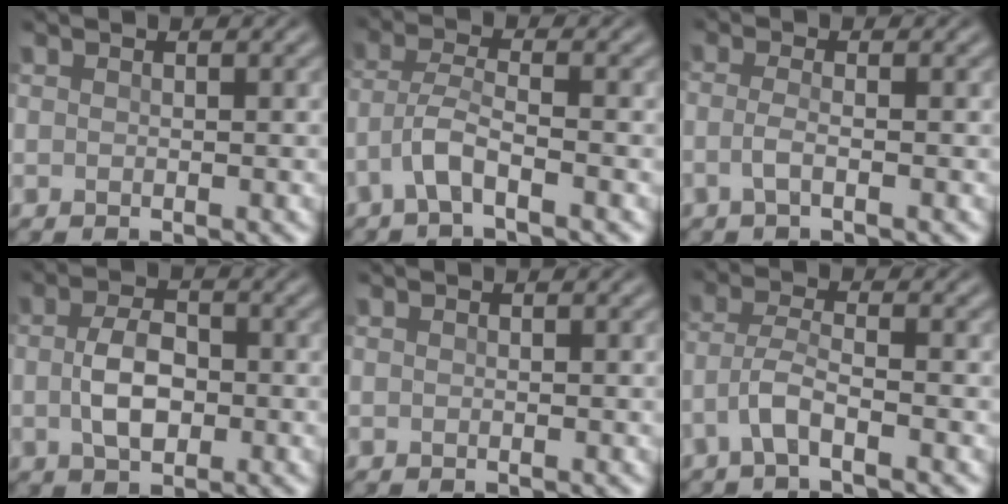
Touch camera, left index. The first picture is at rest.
{"total": 3.3, "force": [-2.0, 0.6, 2.5], "torque": [-0.055, 0.006, -0.053]}
{"total": 1.8, "force": [-0.9, 0.5, 1.5], "torque": [-0.032, -0.005, -0.027]}
{"total": 4.2, "force": [-0.6, 2.6, 3.2], "torque": [-0.069, -0.002, -0.014]}
{"total": 0.0}
{"total": 3.0, "force": [-1.8, 0.6, 2.3], "torque": [-0.050, 0.004, -0.048]}